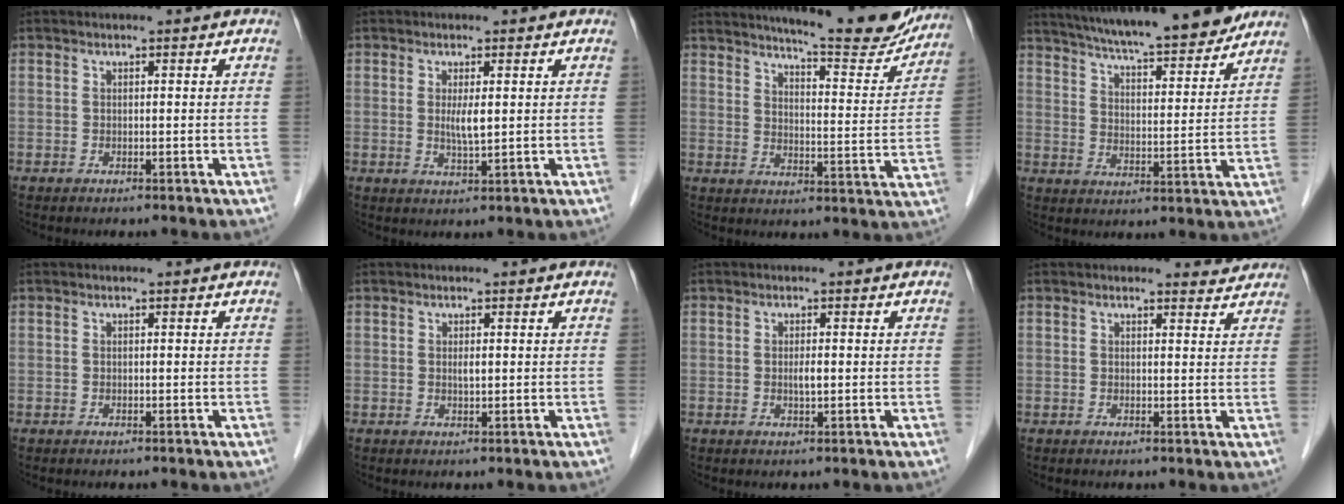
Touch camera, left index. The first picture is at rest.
{"total": 2.7, "force": [0.5, 0.3, 2.6], "torque": [-0.053, -0.006, 0.012]}
{"total": 16.7, "force": [15.3, 1.4, 6.4], "torque": [-0.091, -0.047, 0.193]}
{"total": 19.3, "force": [17.0, 1.8, 8.8], "torque": [-0.140, 0.007, 0.248]}
{"total": 0.0}
{"total": 0.9, "force": [0.3, 0.2, 0.8], "torque": [-0.019, -0.001, 0.005]}
{"total": 1.3, "force": [0.0, 0.2, 1.3], "torque": [-0.025, -0.001, 0.001]}
{"total": 2.1, "force": [2.0, 0.4, -0.3], "torque": [-0.002, -0.012, 0.015]}